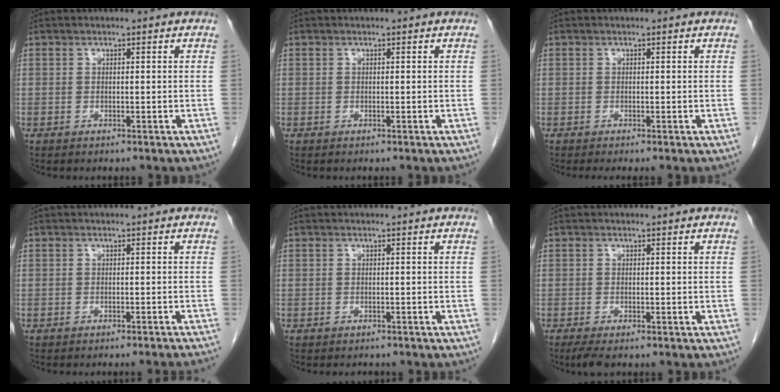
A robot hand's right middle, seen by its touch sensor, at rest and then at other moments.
{"total": 0.0}
{"total": 1.0, "force": [-0.7, -0.2, 0.6], "torque": [-0.009, 0.000, -0.011]}
{"total": 5.3, "force": [-4.9, -1.1, 1.7], "torque": [-0.009, -0.011, -0.056]}
{"total": 1.7, "force": [-1.5, 0.6, 0.3], "torque": [-0.008, -0.002, -0.018]}
{"total": 2.1, "force": [-1.5, 0.4, 1.5], "torque": [-0.031, -0.008, -0.027]}